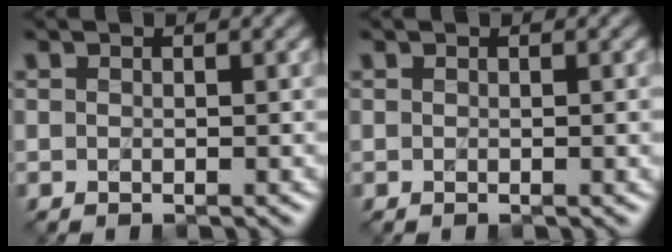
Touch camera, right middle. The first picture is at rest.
{"total": 0.9, "force": [0.0, 0.2, 0.8], "torque": [-0.009, -0.001, 0.000]}